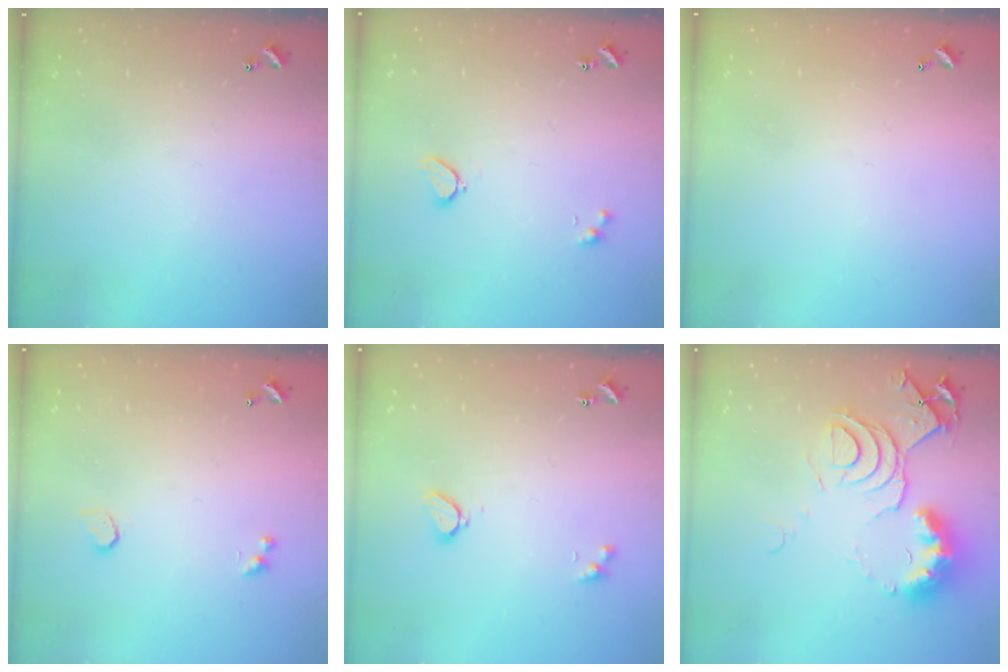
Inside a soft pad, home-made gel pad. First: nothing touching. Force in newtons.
{"total": 1.9, "press": 1.9, "slide": 0.6}
{"total": 2.8, "press": 2.8, "slide": 0.1}
{"total": 1.0, "press": 0.7, "slide": 0.7}
{"total": 2.2, "press": 2.2, "slide": 0.3}
{"total": 12.1, "press": 12.0, "slide": 1.6}